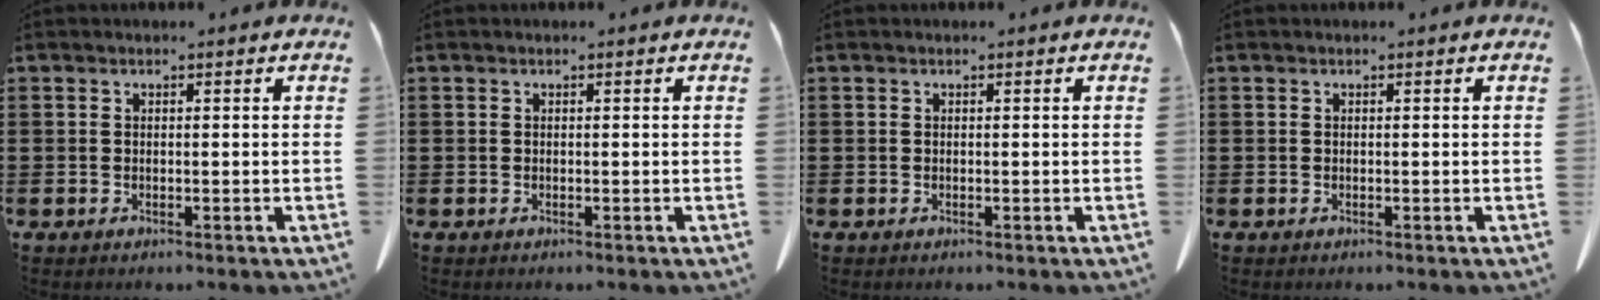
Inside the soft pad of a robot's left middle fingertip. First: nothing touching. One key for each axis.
{"total": 0.0}
{"total": 0.0}
{"total": 0.0}